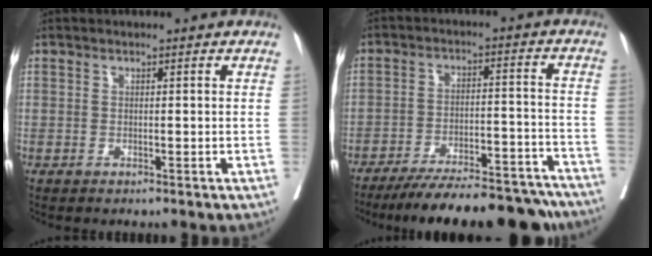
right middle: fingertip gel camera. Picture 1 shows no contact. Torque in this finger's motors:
{"motor_torque": [1.07, -1.07, 0.32, 0.10]}